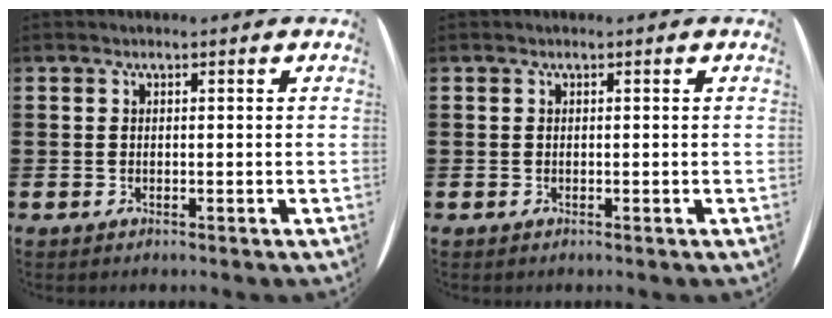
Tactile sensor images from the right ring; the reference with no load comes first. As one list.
[{"total": 0.0}]